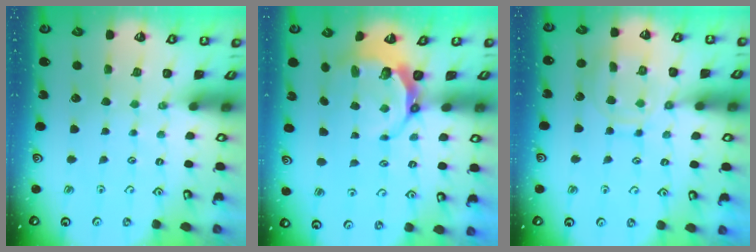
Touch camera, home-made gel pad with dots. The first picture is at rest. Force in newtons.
{"total": 6.4, "press": 5.1, "slide": 3.8}
{"total": 12.3, "press": 12.2, "slide": 0.8}